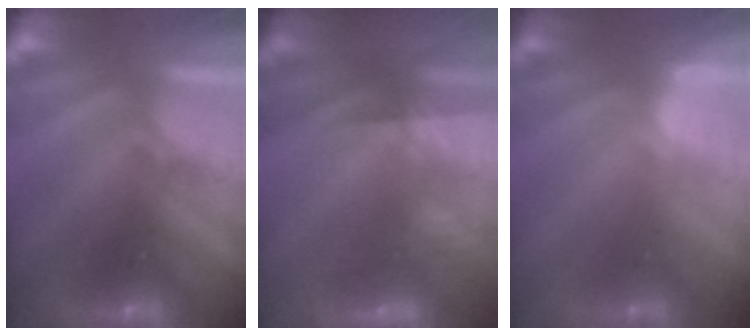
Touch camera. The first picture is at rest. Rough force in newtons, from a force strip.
{"total": 2.3}
{"total": 2.9}